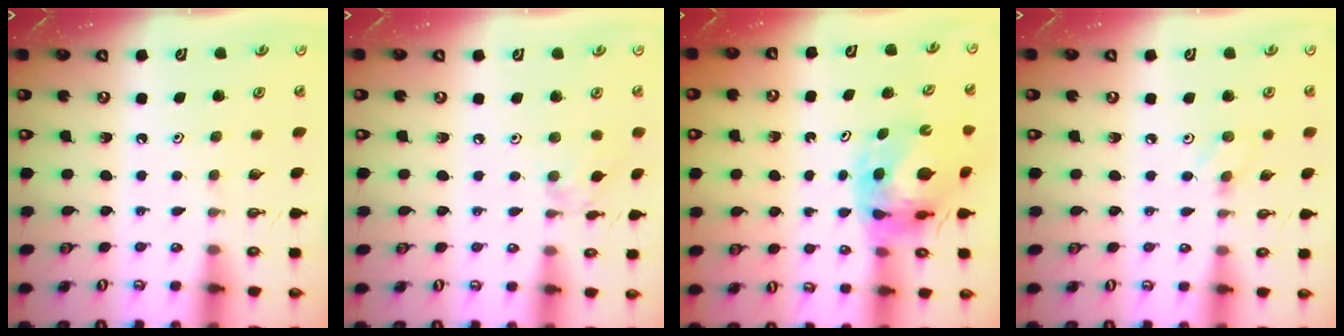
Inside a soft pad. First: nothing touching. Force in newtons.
{"total": 4.2, "press": 4.2, "slide": 0.5}
{"total": 10.0, "press": 9.9, "slide": 1.2}
{"total": 3.7, "press": 3.7, "slide": 0.5}